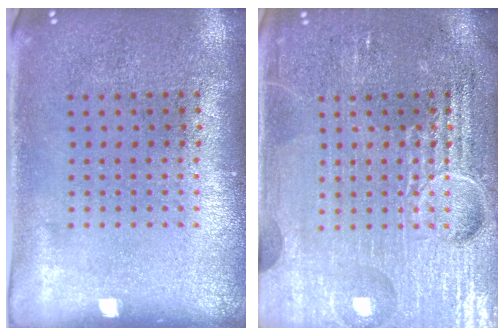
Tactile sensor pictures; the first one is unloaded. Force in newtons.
{"total": 7.2, "press": 7.1, "slide": 0.9}